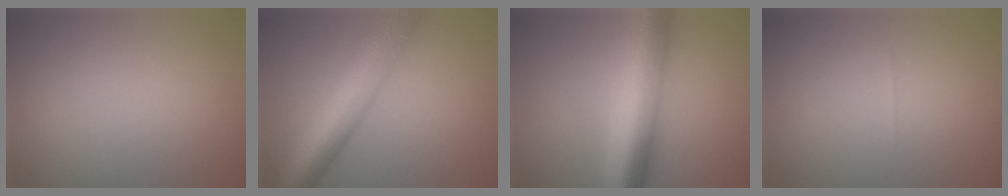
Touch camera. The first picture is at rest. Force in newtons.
{"total": 9.6, "press": 9.6, "slide": 0.1}
{"total": 10.3, "press": 10.3, "slide": 0.2}
{"total": 0.0}